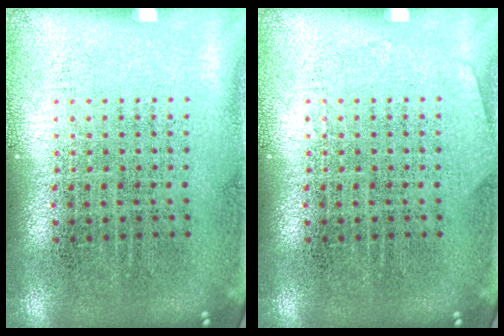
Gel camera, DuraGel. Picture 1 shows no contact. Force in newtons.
{"total": 0.6, "press": 0.6, "slide": 0.1}